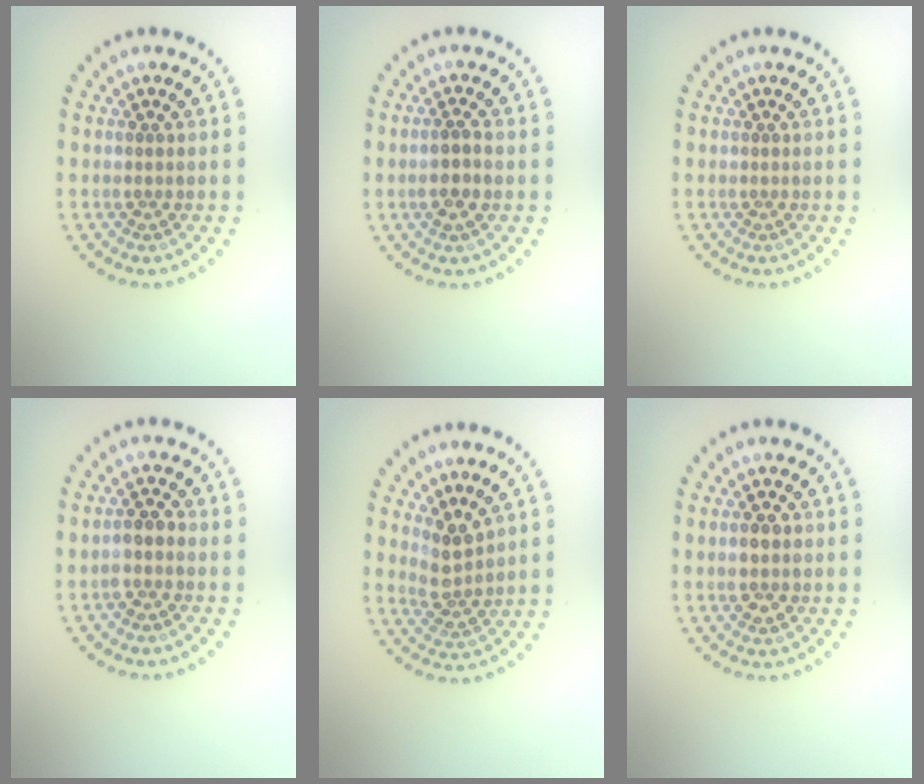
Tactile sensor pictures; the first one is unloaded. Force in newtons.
{"total": 2.3, "press": 2.2, "slide": 0.7}
{"total": 0.0}
{"total": 1.9, "press": 1.7, "slide": 0.9}
{"total": 2.6, "press": 2.0, "slide": 1.6}
{"total": 2.7, "press": 2.7, "slide": 0.2}